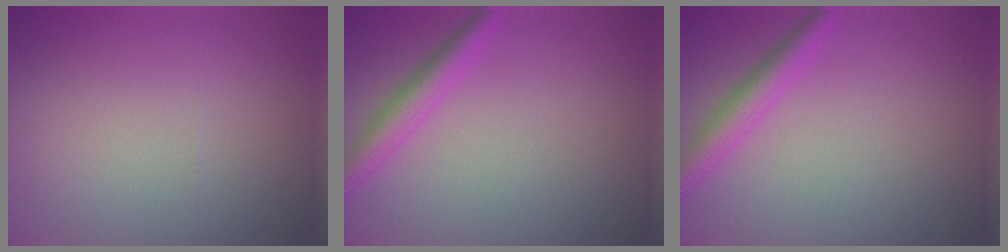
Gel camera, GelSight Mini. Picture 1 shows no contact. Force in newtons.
{"total": 2.6, "press": 2.6, "slide": 0.1}
{"total": 2.6, "press": 2.6, "slide": 0.1}